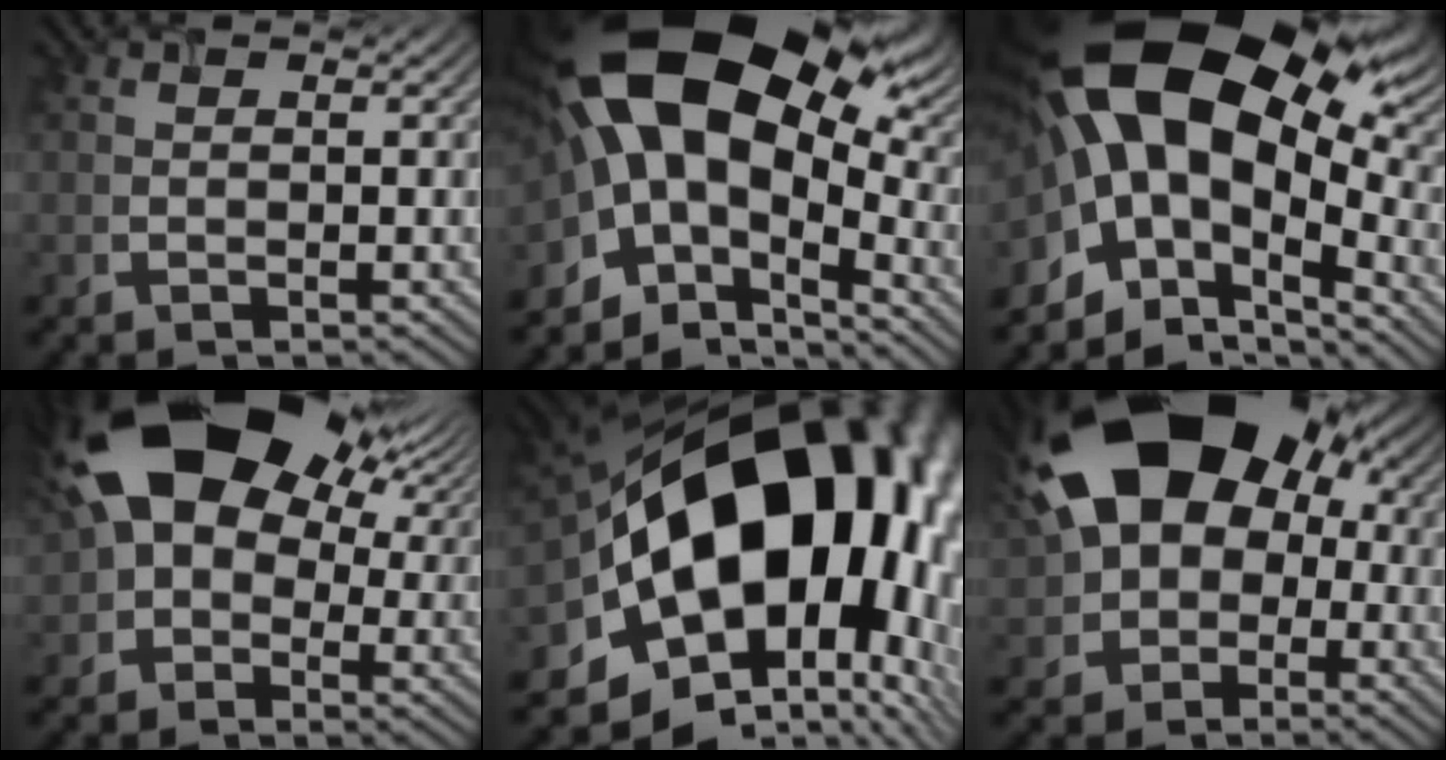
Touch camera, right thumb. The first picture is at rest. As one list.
[{"total": 18.3, "force": [0.3, 10.9, 14.7], "torque": [-0.260, -0.012, 0.030]}, {"total": 20.5, "force": [1.3, 12.1, 16.4], "torque": [-0.312, -0.023, 0.056]}, {"total": 20.3, "force": [7.1, 13.6, 13.4], "torque": [-0.265, 0.048, 0.136]}, {"total": 22.7, "force": [-1.1, 15.4, 16.6], "torque": [-0.284, -0.037, 0.003]}, {"total": 20.3, "force": [3.7, 15.2, 13.0], "torque": [-0.235, 0.032, 0.053]}]